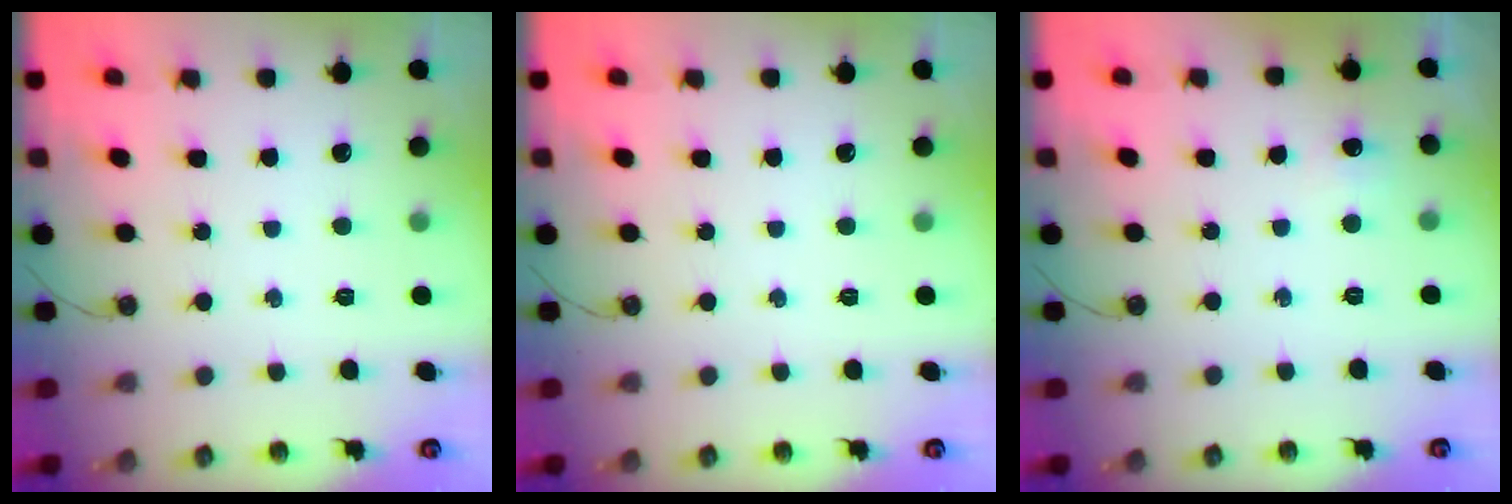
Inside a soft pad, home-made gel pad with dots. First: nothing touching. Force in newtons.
{"total": 0.0}
{"total": 4.6, "press": 4.5, "slide": 0.7}